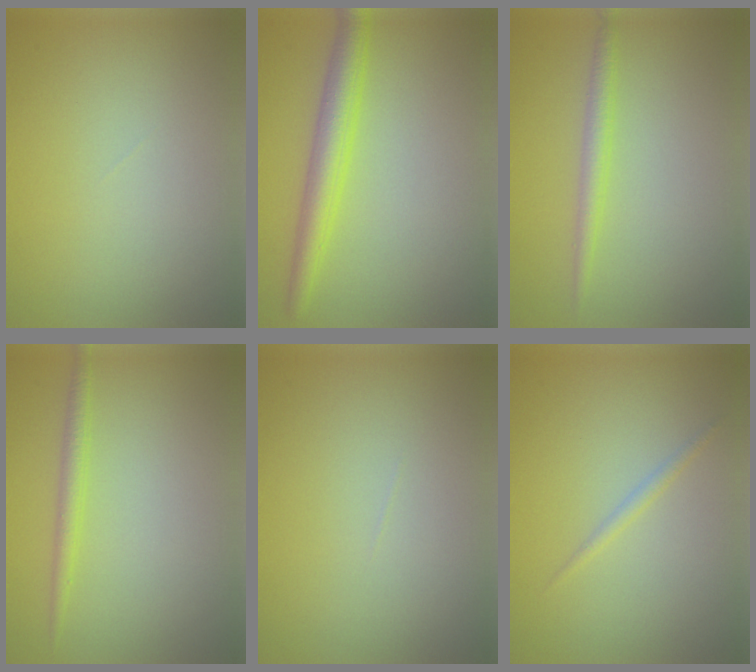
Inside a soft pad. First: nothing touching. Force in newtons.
{"total": 3.8, "press": 3.8, "slide": 0.1}
{"total": 1.7, "press": 1.7, "slide": 0.1}
{"total": 1.5, "press": 1.5, "slide": 0.1}
{"total": 0.0}
{"total": 0.8, "press": 0.8, "slide": 0.1}